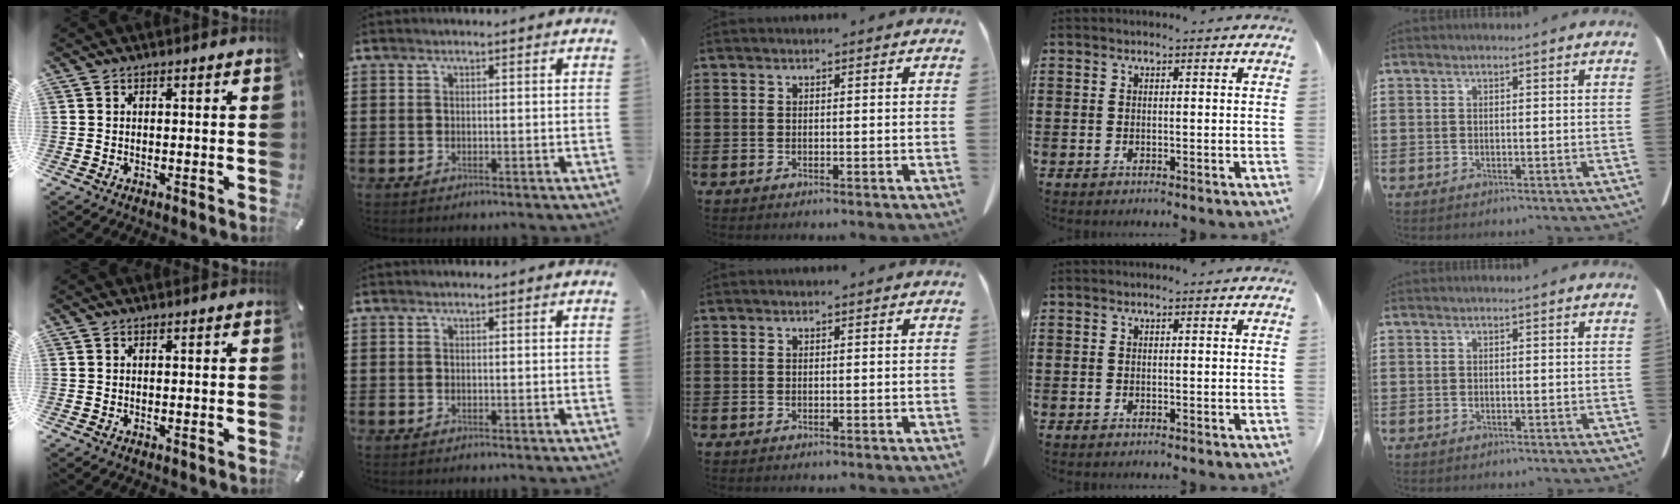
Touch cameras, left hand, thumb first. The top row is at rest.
{}